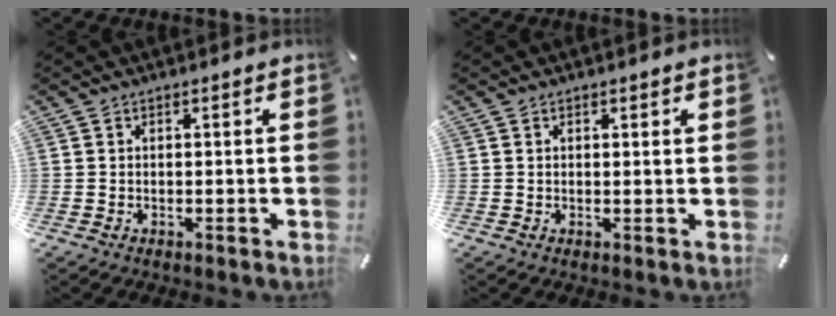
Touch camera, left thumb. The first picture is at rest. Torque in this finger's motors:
{"motor_torque": [-0.06, -0.37, -0.09, 0.16, 0.00]}